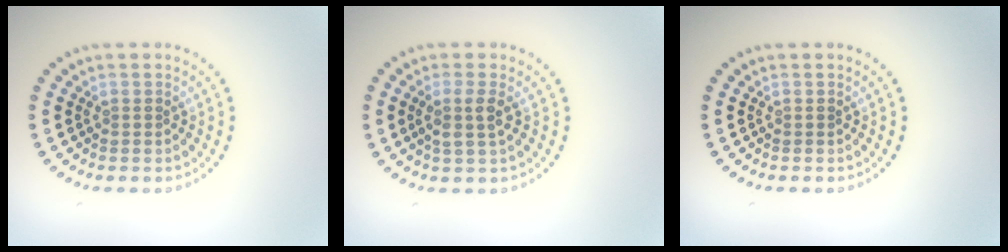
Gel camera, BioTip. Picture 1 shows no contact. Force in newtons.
{"total": 2.1, "press": 1.8, "slide": 0.9}
{"total": 0.0}